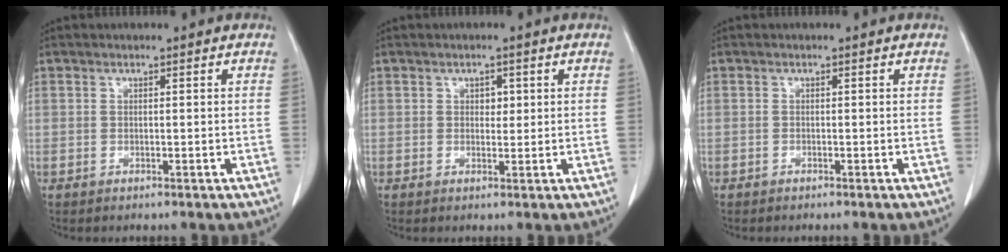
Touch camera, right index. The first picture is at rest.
{"total": 1.6, "force": [0.5, 1.1, 1.1], "torque": [-0.011, -0.001, 0.006]}
{"total": 0.0}